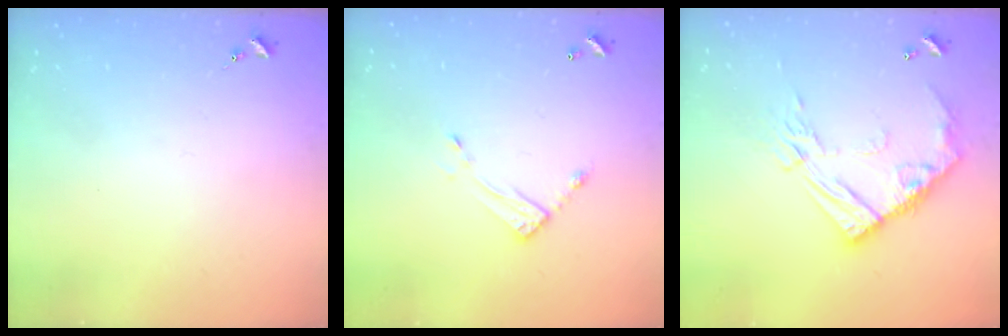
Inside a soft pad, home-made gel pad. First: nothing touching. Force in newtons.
{"total": 7.2, "press": 7.2, "slide": 0.3}
{"total": 14.5, "press": 14.5, "slide": 1.1}